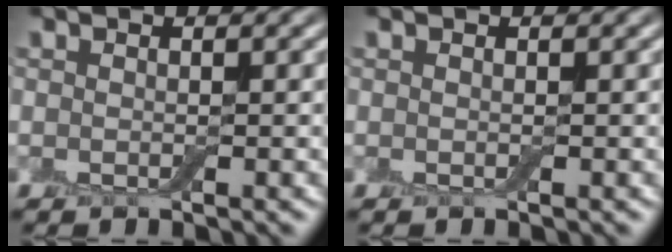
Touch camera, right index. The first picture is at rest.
{"total": 0.0}